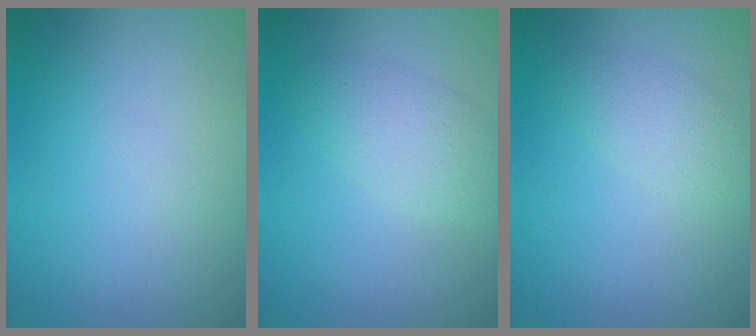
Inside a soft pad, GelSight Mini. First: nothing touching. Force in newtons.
{"total": 2.9, "press": 2.9, "slide": 0.2}
{"total": 2.1, "press": 2.1, "slide": 0.1}